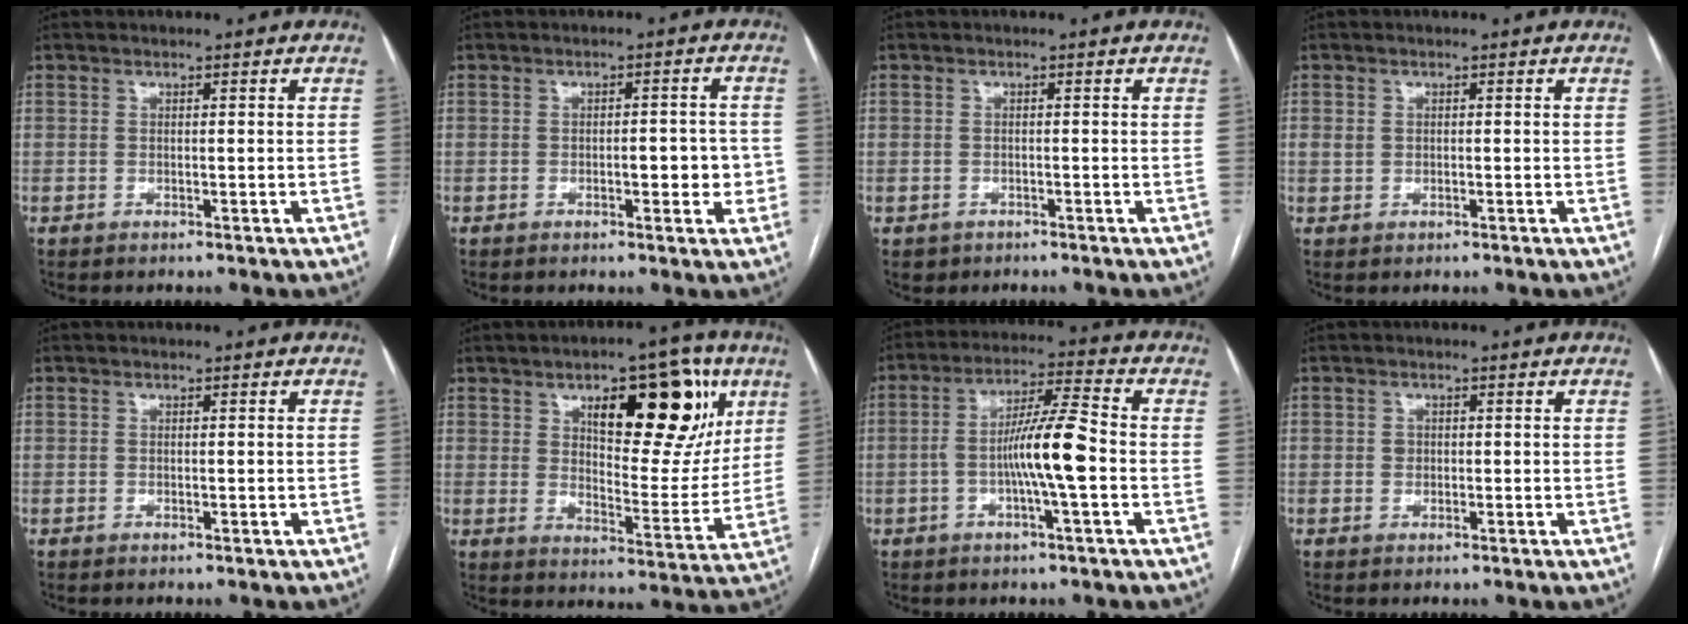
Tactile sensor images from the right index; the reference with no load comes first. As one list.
[{"total": 4.5, "force": [-1.0, 1.7, 4.1], "torque": [-0.050, 0.010, -0.011]}, {"total": 1.6, "force": [-0.9, 1.4, 0.0], "torque": [-0.003, 0.005, -0.011]}, {"total": 1.2, "force": [0.2, 1.1, 0.6], "torque": [-0.014, 0.009, 0.009]}, {"total": 0.0}, {"total": 17.9, "force": [8.1, 6.6, 14.5], "torque": [-0.182, 0.010, 0.121]}, {"total": 9.4, "force": [-1.8, 0.3, 9.2], "torque": [-0.171, 0.012, -0.038]}, {"total": 1.0, "force": [0.1, 1.0, 0.4], "torque": [-0.004, 0.003, 0.002]}]